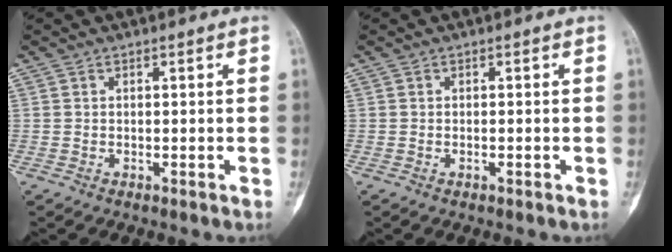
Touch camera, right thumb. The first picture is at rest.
{"total": 0.5, "force": [-0.2, 0.1, 0.4], "torque": [-0.008, 0.006, -0.002]}